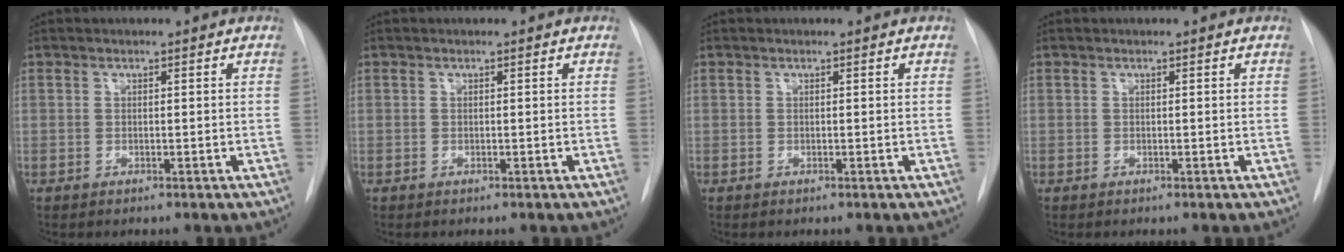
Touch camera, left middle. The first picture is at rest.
{"total": 0.0}
{"total": 0.0}
{"total": 0.0}